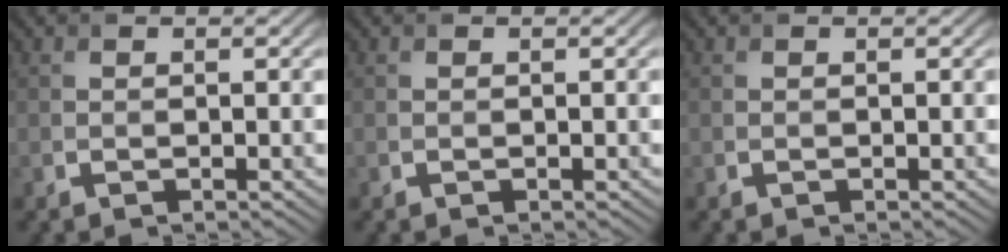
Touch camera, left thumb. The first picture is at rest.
{"total": 0.0}
{"total": 0.0}